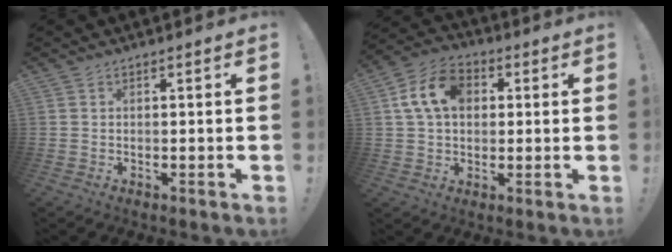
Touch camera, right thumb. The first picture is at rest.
{"total": 12.8, "force": [3.4, 9.3, 8.1], "torque": [-0.137, 0.012, 0.066]}